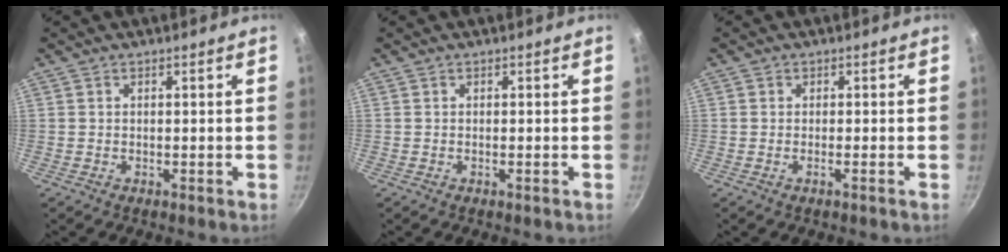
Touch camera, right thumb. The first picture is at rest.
{"total": 0.0}
{"total": 0.7, "force": [-0.4, 0.2, 0.5], "torque": [-0.015, 0.001, -0.010]}